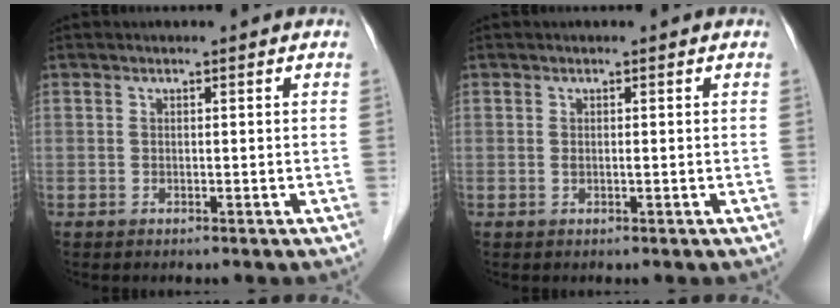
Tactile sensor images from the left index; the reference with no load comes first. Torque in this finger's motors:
{"motor_torque": [0.06, 0.04, 0.00, 0.02]}